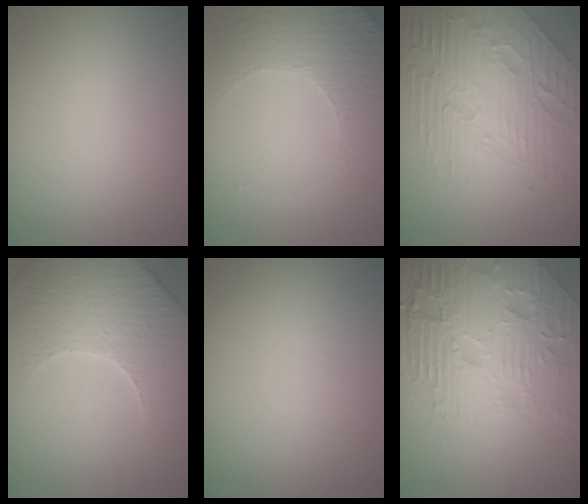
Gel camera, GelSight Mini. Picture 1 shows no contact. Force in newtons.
{"total": 4.9, "press": 3.6, "slide": 3.3}
{"total": 8.4, "press": 5.7, "slide": 6.2}
{"total": 6.8, "press": 5.4, "slide": 4.1}
{"total": 0.0}
{"total": 8.7, "press": 6.2, "slide": 6.1}